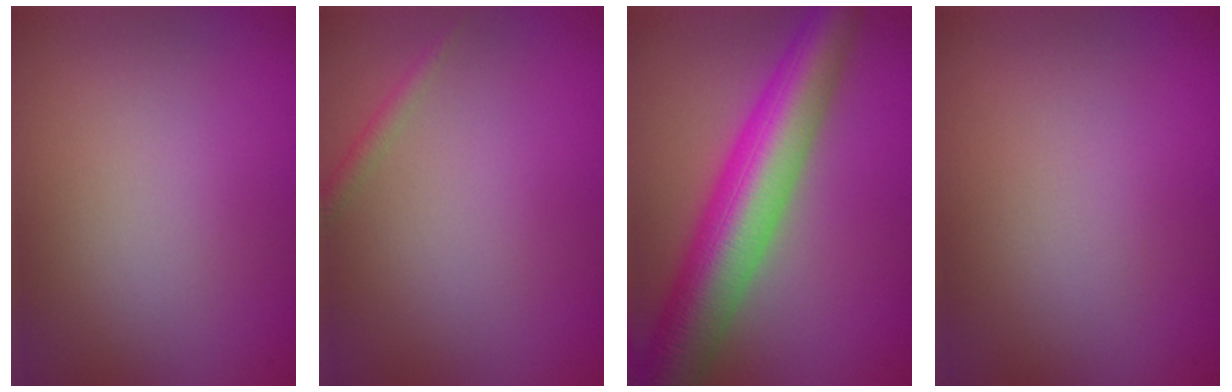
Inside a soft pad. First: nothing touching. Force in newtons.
{"total": 1.0, "press": 1.0, "slide": 0.0}
{"total": 10.6, "press": 10.6, "slide": 0.2}
{"total": 0.0}